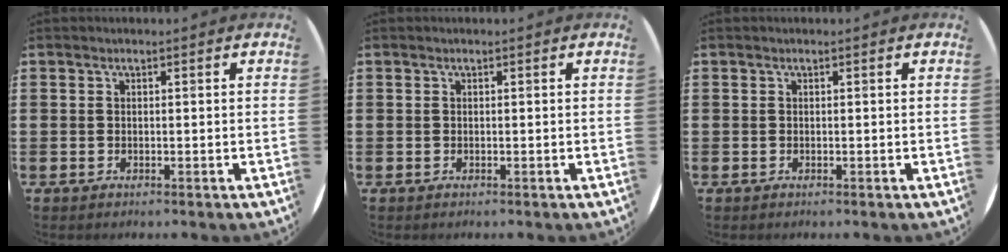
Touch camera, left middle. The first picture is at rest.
{"total": 0.0}
{"total": 0.0}